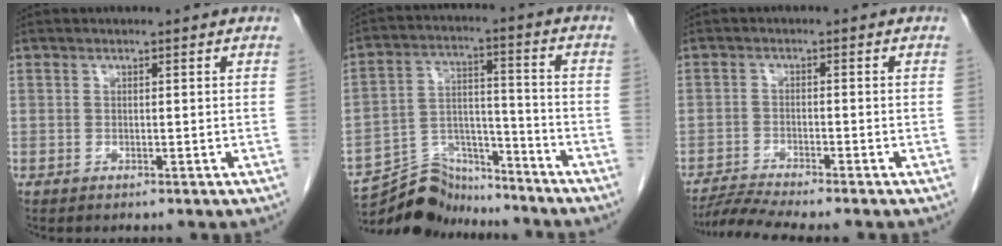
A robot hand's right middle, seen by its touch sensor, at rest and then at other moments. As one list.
[{"total": 11.1, "force": [-10.9, 2.3, 0.2], "torque": [-0.007, 0.035, -0.193]}, {"total": 5.0, "force": [-4.6, -1.3, 1.6], "torque": [-0.032, -0.019, -0.084]}]